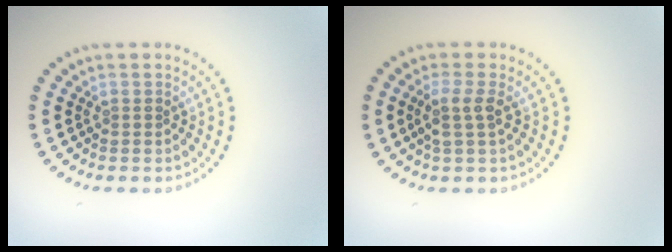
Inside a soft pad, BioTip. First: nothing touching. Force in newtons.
{"total": 2.1, "press": 1.7, "slide": 1.2}